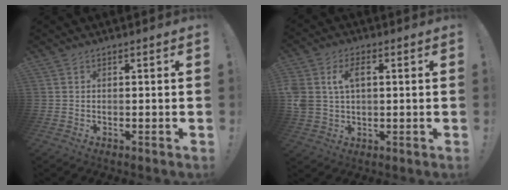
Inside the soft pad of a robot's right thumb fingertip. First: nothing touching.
{"total": 7.5, "force": [1.8, 5.1, 5.2], "torque": [-0.100, 0.002, 0.030]}